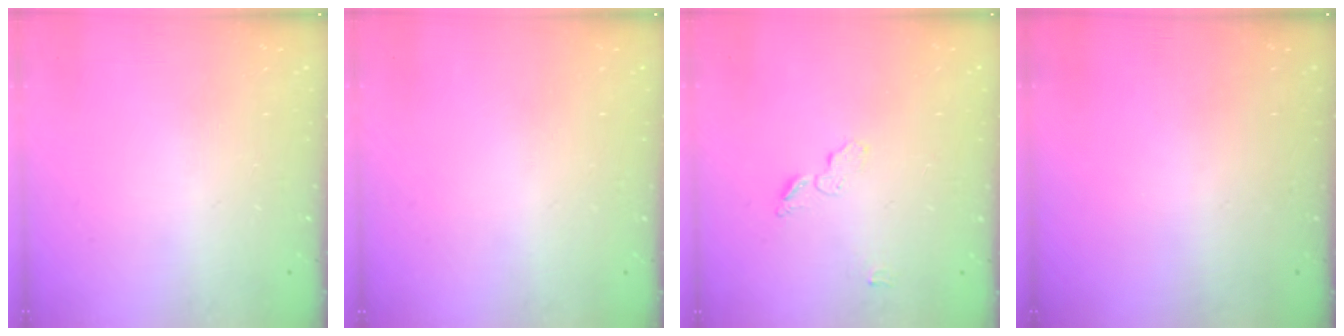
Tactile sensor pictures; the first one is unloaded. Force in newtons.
{"total": 3.6, "press": 1.4, "slide": 3.3}
{"total": 5.3, "press": 5.3, "slide": 0.3}
{"total": 0.0}